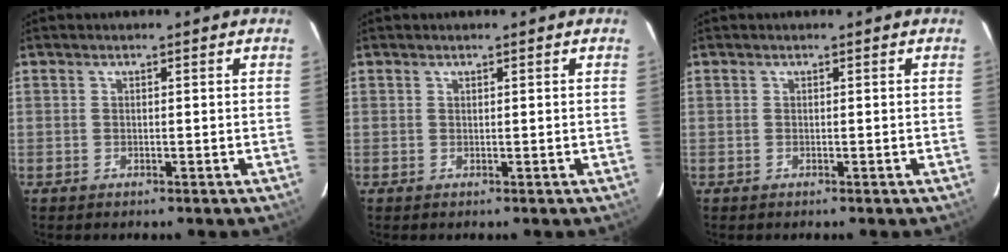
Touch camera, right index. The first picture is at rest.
{"total": 0.0}
{"total": 0.0}